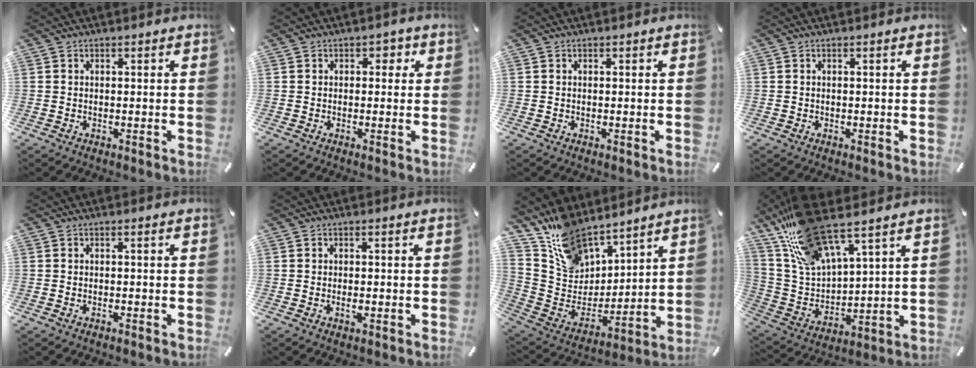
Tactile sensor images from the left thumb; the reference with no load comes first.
{"total": 1.9, "force": [0.0, 1.6, 0.9], "torque": [-0.005, 0.003, -0.007]}
{"total": 0.0}
{"total": 0.0}
{"total": 0.8, "force": [-0.5, 0.1, 0.6], "torque": [-0.010, -0.003, -0.007]}
{"total": 1.8, "force": [-0.3, 0.5, 1.7], "torque": [-0.029, -0.002, -0.005]}
{"total": 15.5, "force": [13.0, 7.7, 3.4], "torque": [-0.102, -0.104, 0.249]}
{"total": 20.2, "force": [14.8, 6.6, 12.1], "torque": [-0.253, -0.090, 0.259]}